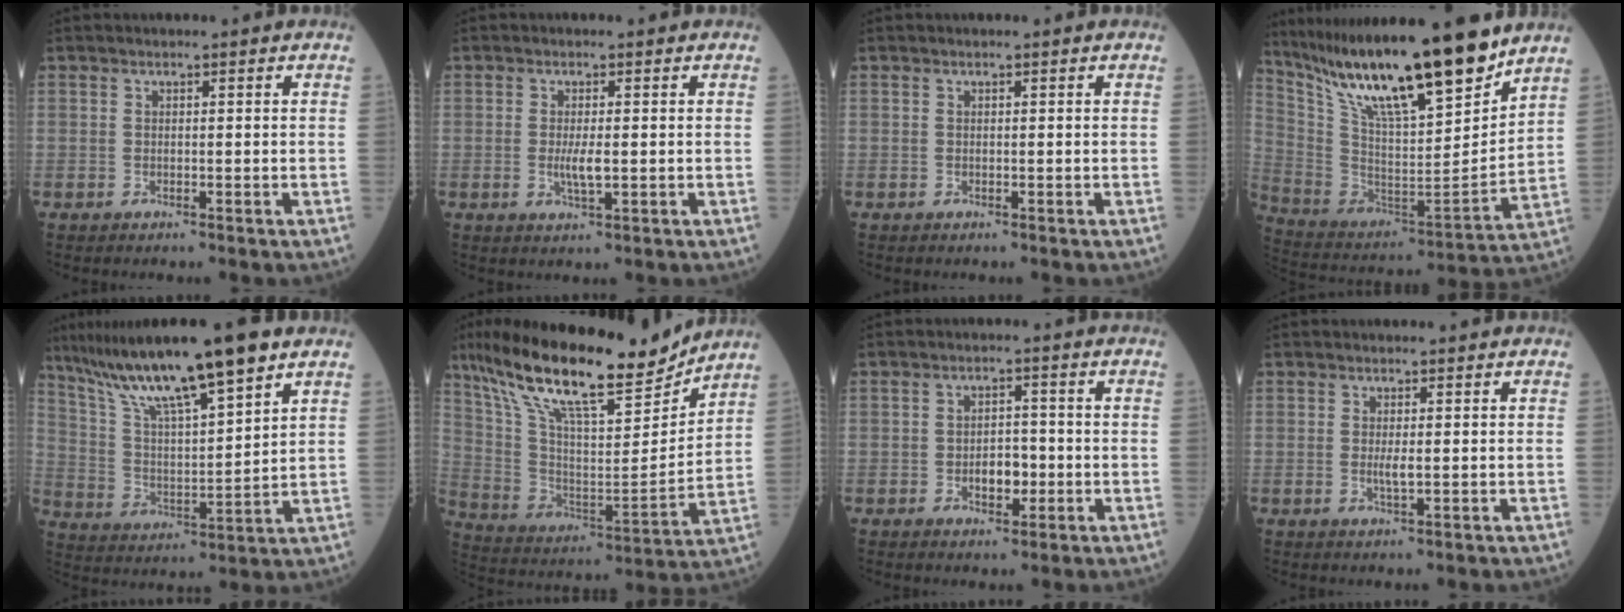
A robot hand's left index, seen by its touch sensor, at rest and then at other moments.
{"total": 2.7, "force": [-0.2, 0.5, 2.7], "torque": [-0.056, -0.005, -0.001]}
{"total": 0.0}
{"total": 23.5, "force": [18.2, 2.7, 14.6], "torque": [-0.261, -0.012, 0.322]}
{"total": 17.4, "force": [12.5, 1.3, 12.0], "torque": [-0.214, 0.012, 0.222]}
{"total": 21.7, "force": [17.4, 4.0, 12.4], "torque": [-0.230, 0.003, 0.304]}
{"total": 3.9, "force": [-1.1, 2.2, 3.1], "torque": [-0.048, 0.006, -0.015]}
{"total": 1.6, "force": [0.1, 0.3, 1.6], "torque": [-0.036, -0.004, 0.003]}